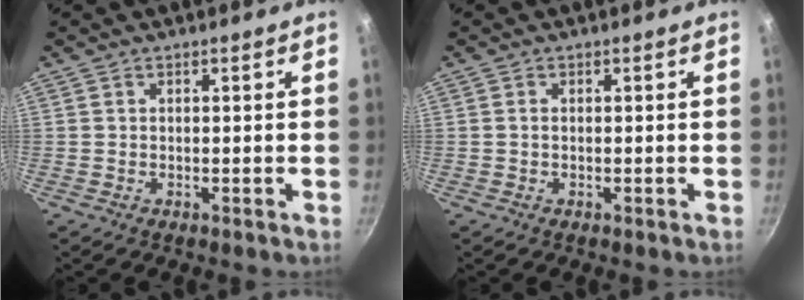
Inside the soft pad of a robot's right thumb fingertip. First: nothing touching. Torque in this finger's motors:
{"motor_torque": [-0.36, -0.31, 0.47, -0.07, 0.00]}